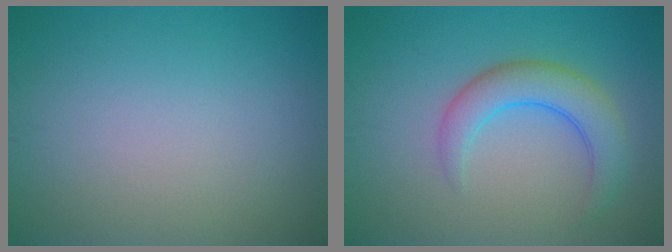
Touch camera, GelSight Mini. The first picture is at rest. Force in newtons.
{"total": 4.2, "press": 4.2, "slide": 0.3}